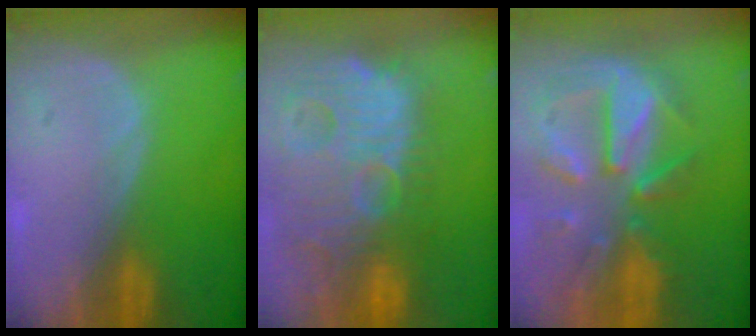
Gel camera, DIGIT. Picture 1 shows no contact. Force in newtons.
{"total": 14.9, "press": 12.8, "slide": 7.6}
{"total": 11.1, "press": 9.8, "slide": 5.4}